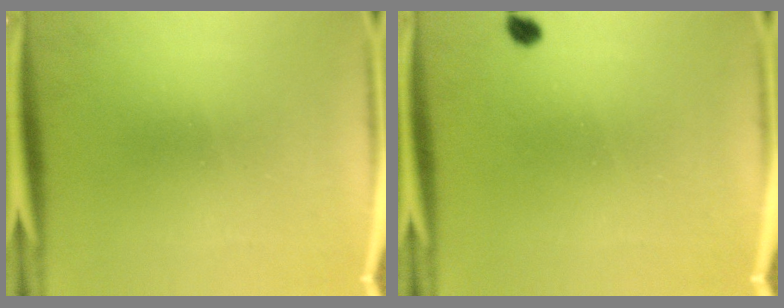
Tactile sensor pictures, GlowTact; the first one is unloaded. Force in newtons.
{"total": 1.2}